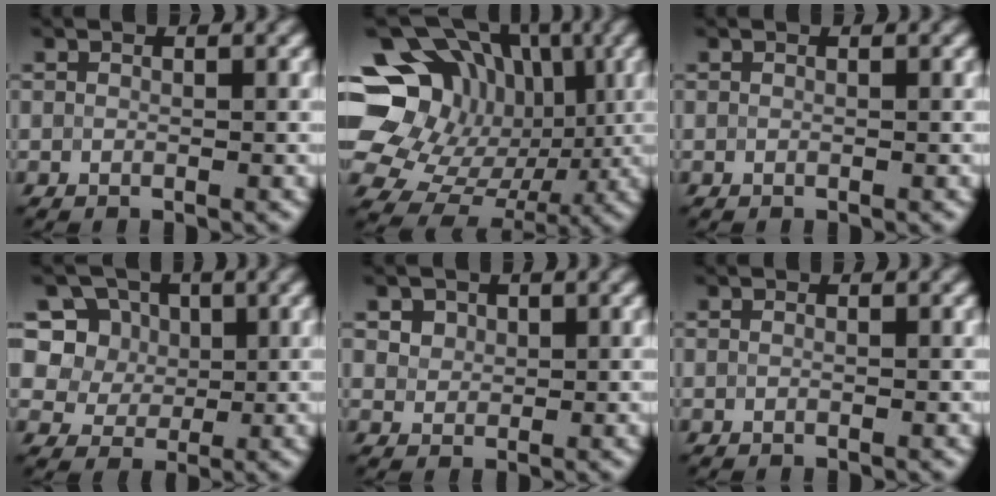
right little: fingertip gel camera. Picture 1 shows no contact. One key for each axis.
{"total": 18.6, "fx": 2.8, "fy": 16.0, "fz": 8.9, "tx": -0.189, "ty": 0.041, "tz": 0.044}
{"total": 0.0}
{"total": 7.4, "fx": 2.9, "fy": 6.1, "fz": 3.0, "tx": -0.046, "ty": 0.007, "tz": 0.039}
{"total": 3.1, "fx": 1.7, "fy": 2.2, "fz": 1.3, "tx": -0.038, "ty": 0.003, "tz": 0.038}
{"total": 0.0}